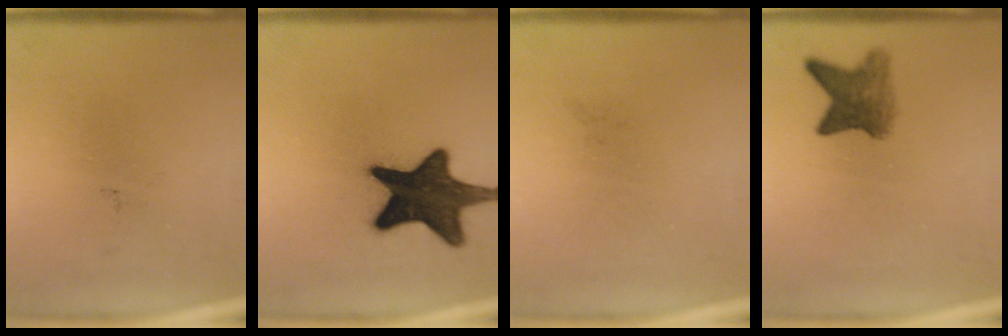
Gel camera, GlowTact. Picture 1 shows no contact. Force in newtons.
{"total": 16.6}
{"total": 0.0}
{"total": 5.1}